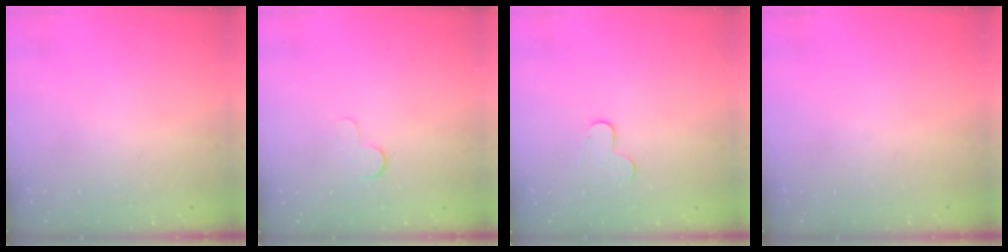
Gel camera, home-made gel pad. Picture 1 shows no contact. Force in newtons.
{"total": 3.3, "press": 3.3, "slide": 0.4}
{"total": 5.7, "press": 5.7, "slide": 0.5}
{"total": 0.0}